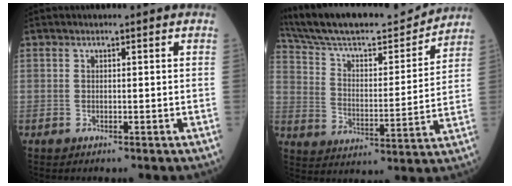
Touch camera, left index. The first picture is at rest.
{"total": 20.9, "force": [19.4, 2.7, 7.2], "torque": [-0.128, 0.002, 0.307]}